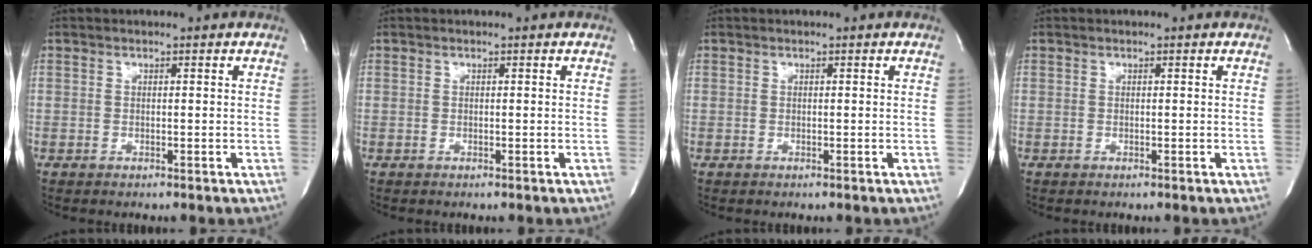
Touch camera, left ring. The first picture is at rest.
{"total": 0.0}
{"total": 0.0}
{"total": 0.0}